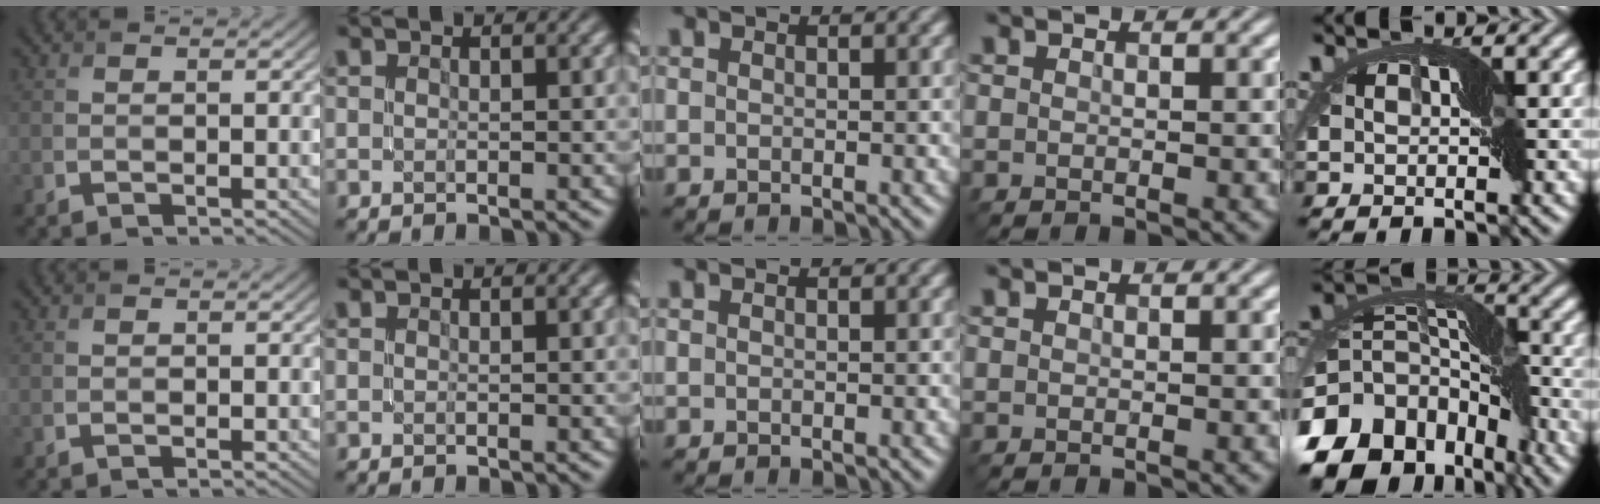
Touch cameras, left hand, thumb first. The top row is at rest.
{"little": {"total": 14.3, "force": [-8.3, 9.4, 6.9], "torque": [-0.143, 0.009, -0.149]}}